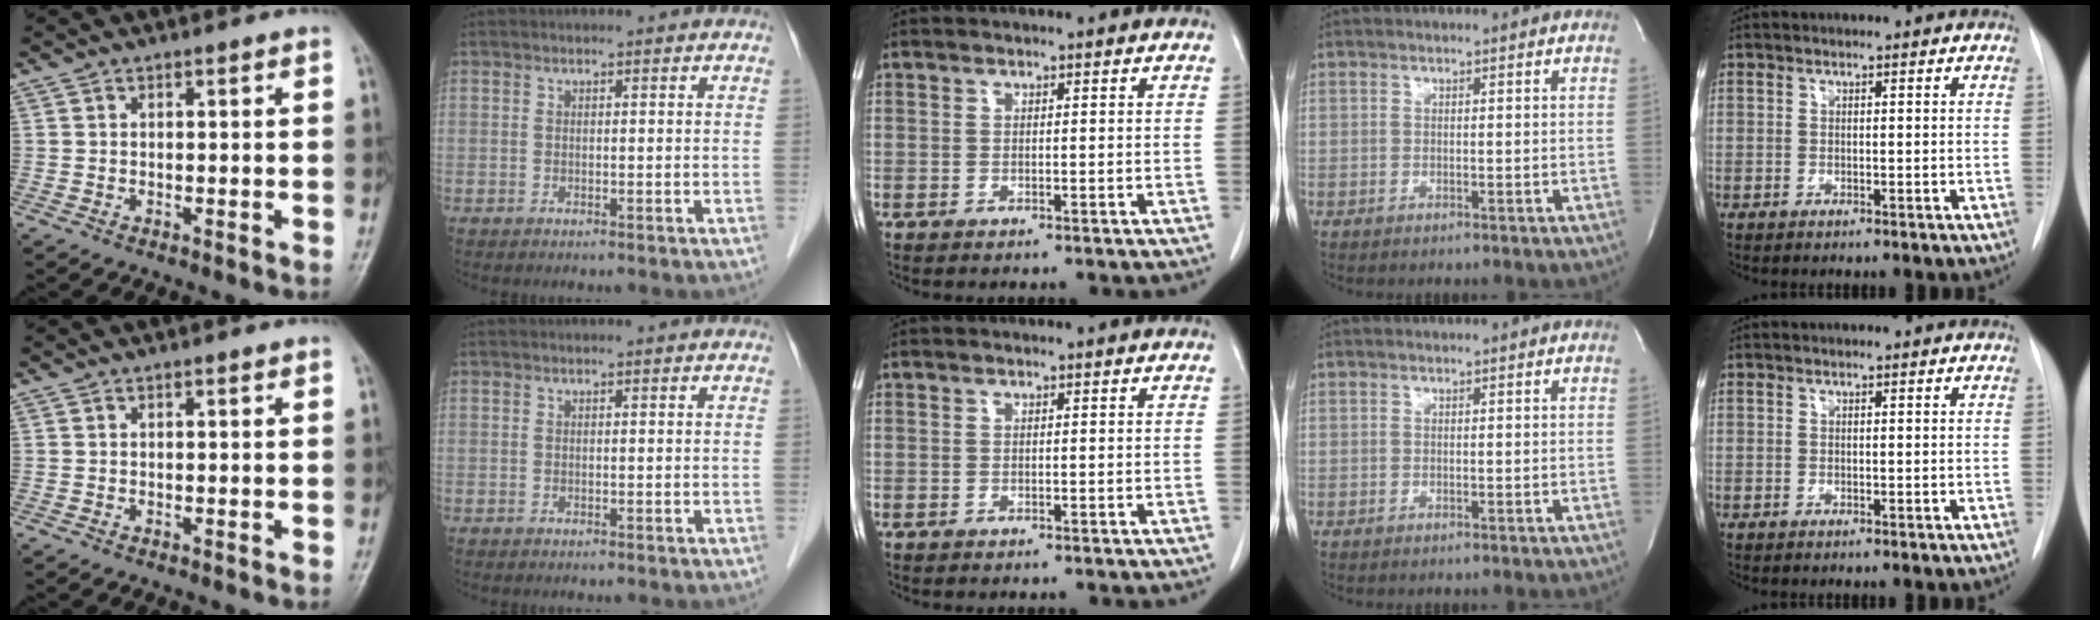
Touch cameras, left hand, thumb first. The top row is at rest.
{}